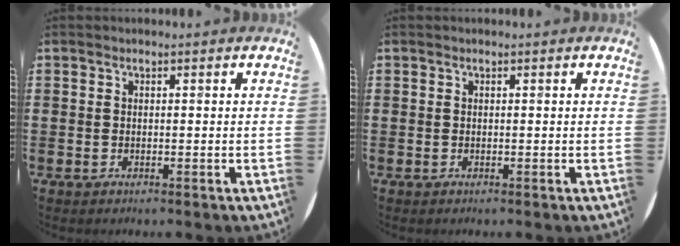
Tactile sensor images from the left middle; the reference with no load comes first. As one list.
[{"total": 0.0}]